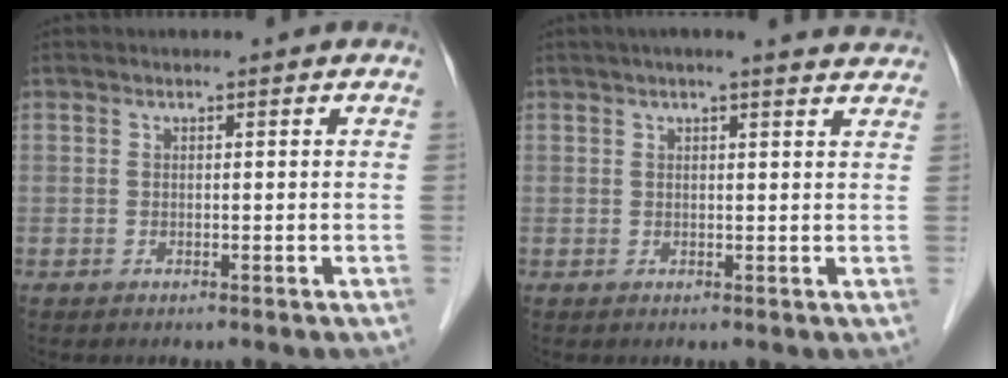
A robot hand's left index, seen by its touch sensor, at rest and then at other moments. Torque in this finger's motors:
{"motor_torque": [0.35, -0.69, 0.17, 0.00]}